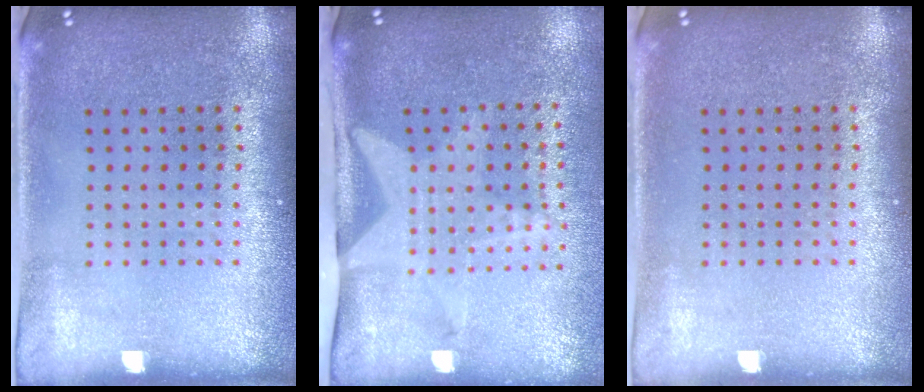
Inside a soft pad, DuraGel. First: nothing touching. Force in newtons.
{"total": 1.9, "press": 1.5, "slide": 1.1}
{"total": 0.0}